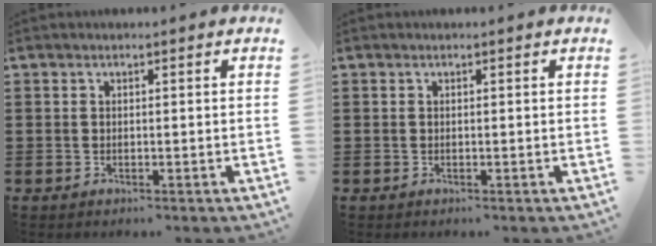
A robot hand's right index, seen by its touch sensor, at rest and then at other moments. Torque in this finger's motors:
{"motor_torque": [0.00, 0.00, 0.02, 0.00]}